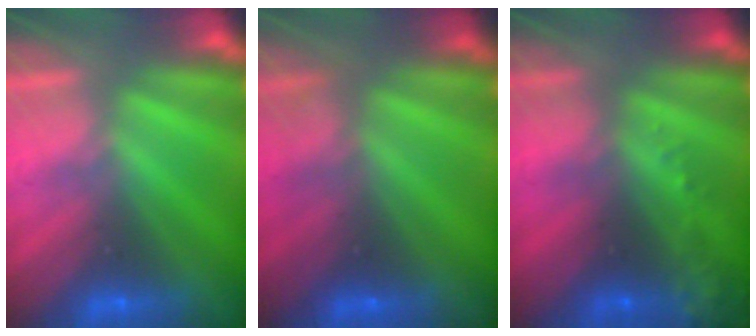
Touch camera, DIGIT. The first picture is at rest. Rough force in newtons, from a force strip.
{"total": 2.5}
{"total": 9.3}